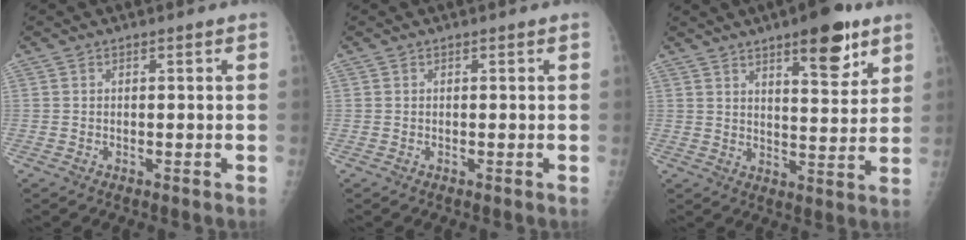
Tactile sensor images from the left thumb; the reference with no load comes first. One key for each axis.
{"total": 0.0}
{"total": 11.7, "fx": 7.1, "fy": 3.8, "fz": 8.6, "tx": -0.098, "ty": -0.039, "tz": 0.101}